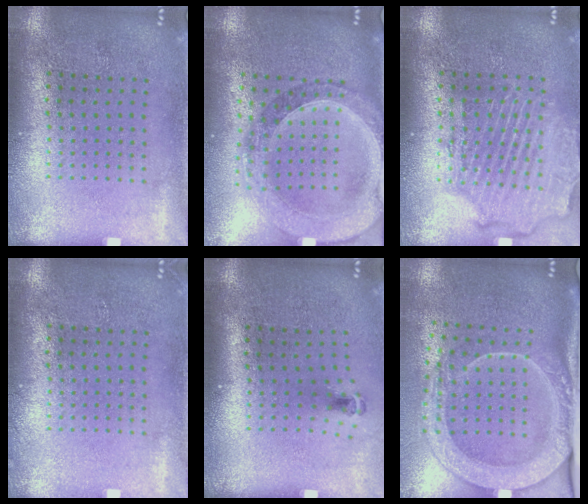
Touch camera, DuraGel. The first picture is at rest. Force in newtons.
{"total": 1.5, "press": 1.4, "slide": 0.5}
{"total": 2.4, "press": 2.2, "slide": 0.9}
{"total": 0.6, "press": 0.6, "slide": 0.1}
{"total": 0.6, "press": 0.4, "slide": 0.5}
{"total": 2.8, "press": 2.1, "slide": 1.8}